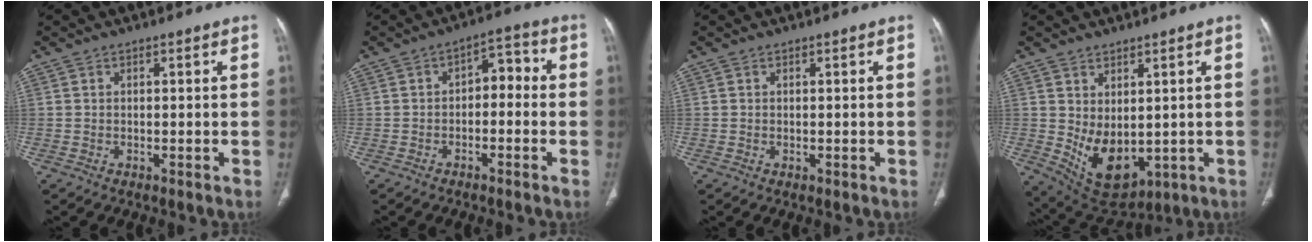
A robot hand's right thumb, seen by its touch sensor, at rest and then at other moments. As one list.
[{"total": 5.6, "force": [-0.8, 3.5, 4.4], "torque": [-0.041, 0.038, -0.022]}, {"total": 0.0}, {"total": 9.8, "force": [0.1, 6.1, 7.7], "torque": [-0.114, -0.015, 0.035]}]